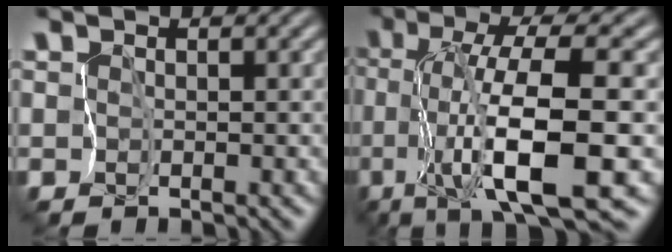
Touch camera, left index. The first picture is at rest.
{"total": 9.5, "force": [-1.5, 0.9, 9.3], "torque": [-0.166, 0.007, -0.032]}